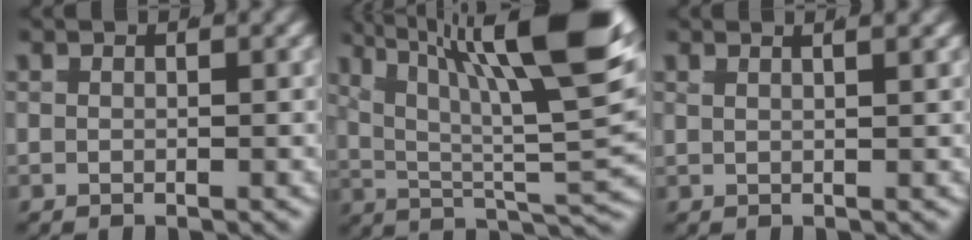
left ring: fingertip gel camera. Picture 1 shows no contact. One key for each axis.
{"total": 13.1, "fx": 4.6, "fy": 5.9, "fz": 10.8, "tx": -0.162, "ty": -0.007, "tz": 0.064}
{"total": 2.4, "fx": 1.8, "fy": 0.7, "fz": 1.5, "tx": -0.013, "ty": 0.015, "tz": 0.022}